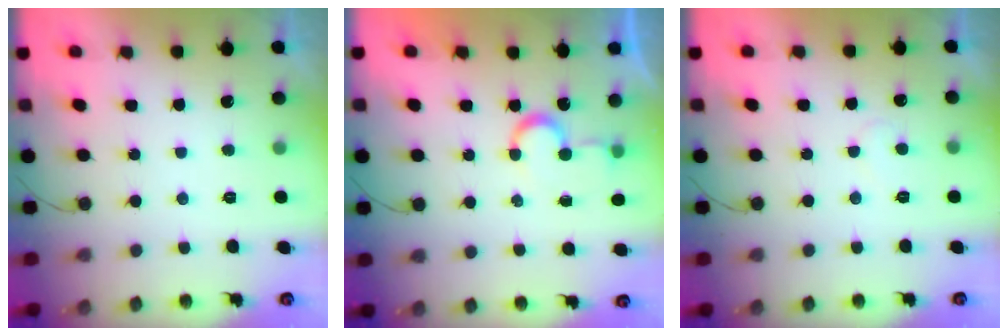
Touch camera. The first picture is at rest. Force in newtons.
{"total": 5.3, "press": 5.3, "slide": 0.4}
{"total": 4.5, "press": 4.5, "slide": 0.3}